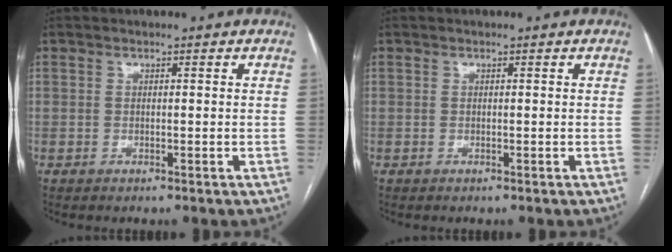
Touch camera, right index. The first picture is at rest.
{"total": 0.0}